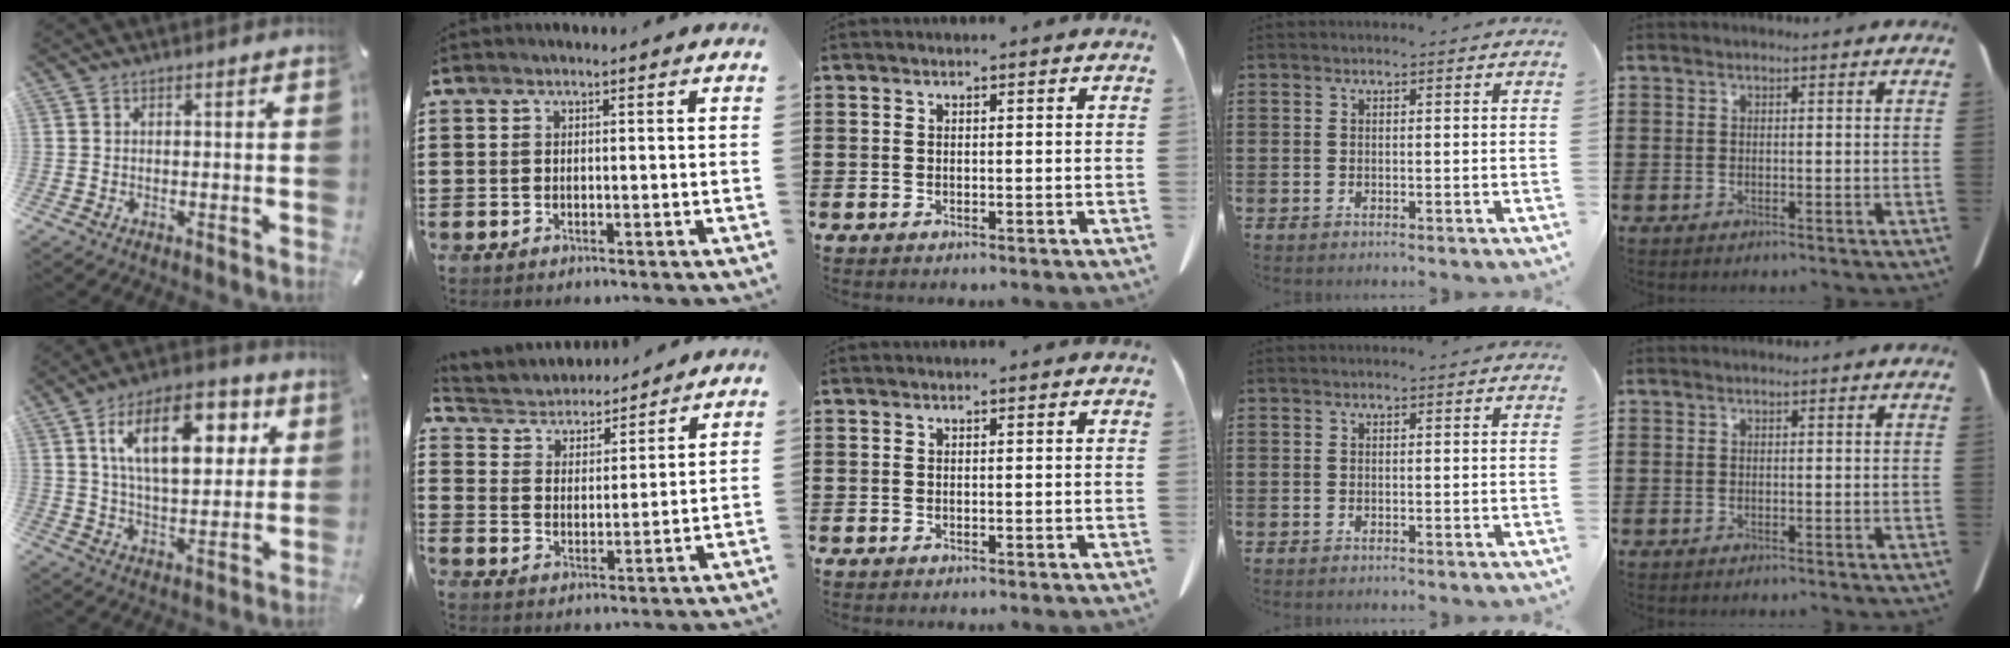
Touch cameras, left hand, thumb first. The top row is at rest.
{"thumb": {"total": 18.5, "force": [7.0, 9.9, 14.0], "torque": [-0.216, -0.002, 0.113]}, "index": {"total": 4.1, "force": [4.0, 1.0, -0.2], "torque": [-0.023, -0.028, 0.065]}}